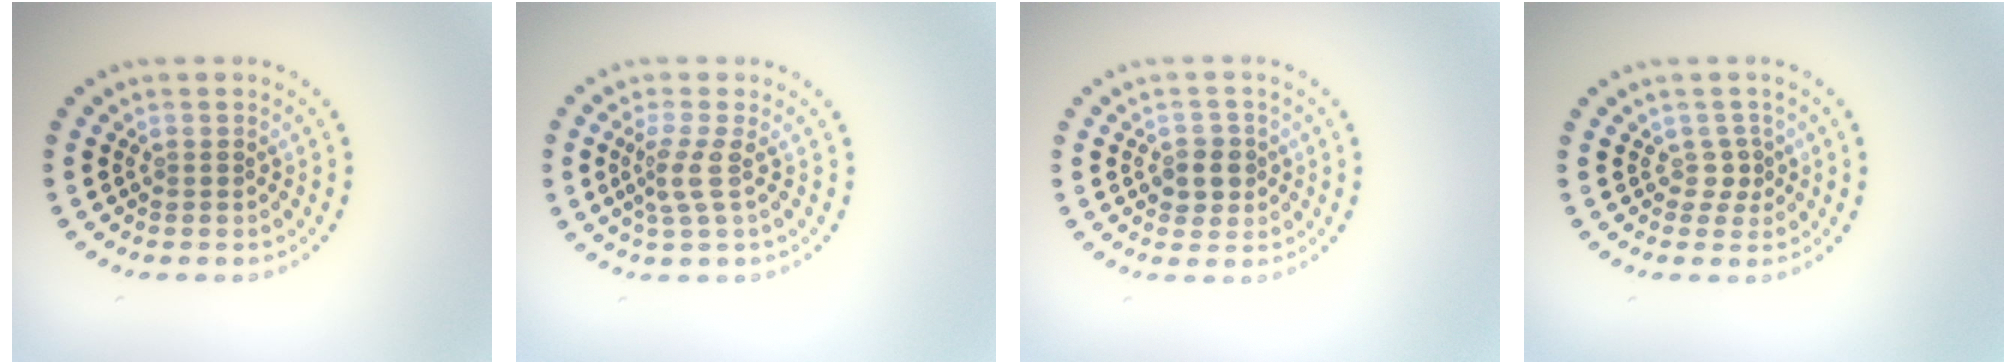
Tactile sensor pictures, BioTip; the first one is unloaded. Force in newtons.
{"total": 2.3, "press": 1.6, "slide": 1.6}
{"total": 2.4, "press": 2.2, "slide": 0.8}
{"total": 1.3, "press": 0.9, "slide": 0.9}